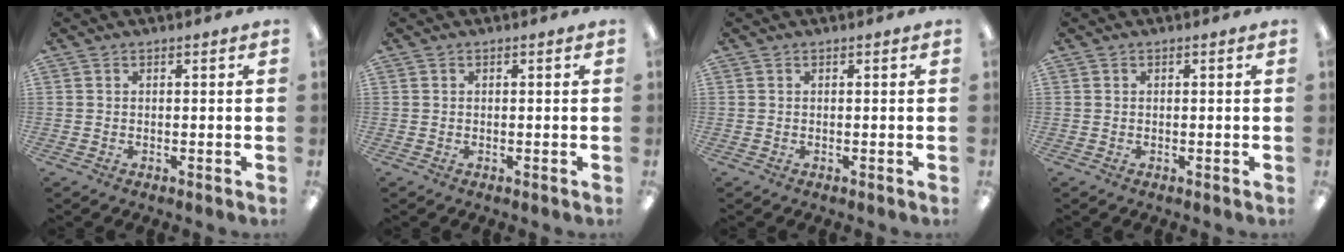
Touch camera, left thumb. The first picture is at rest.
{"total": 0.0}
{"total": 0.0}
{"total": 0.0}